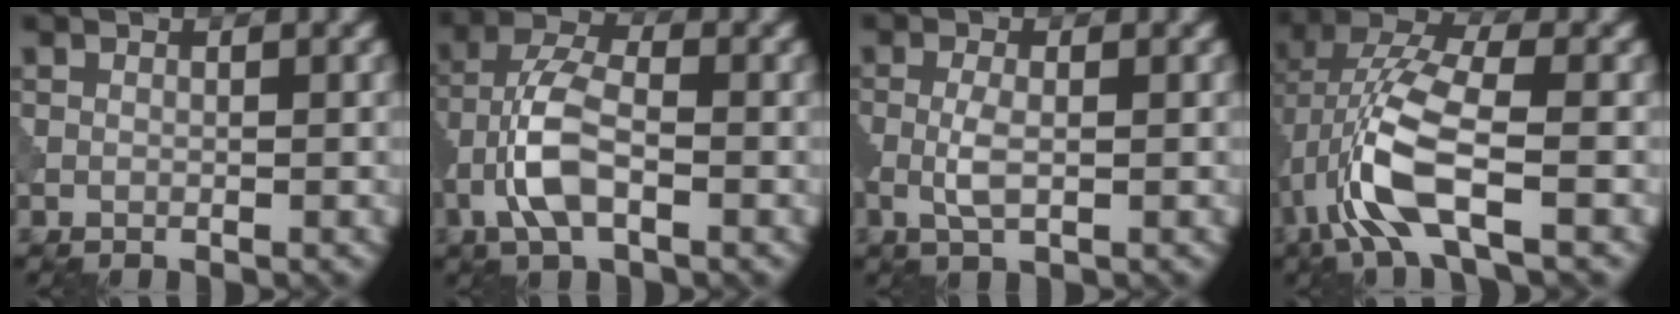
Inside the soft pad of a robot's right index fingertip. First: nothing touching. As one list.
[{"total": 5.2, "force": [-1.8, 2.3, 4.2], "torque": [-0.090, 0.010, -0.042]}, {"total": 2.1, "force": [-0.2, 0.8, 2.0], "torque": [-0.048, -0.003, -0.007]}, {"total": 8.2, "force": [-2.4, 3.0, 7.3], "torque": [-0.170, 0.013, -0.059]}]